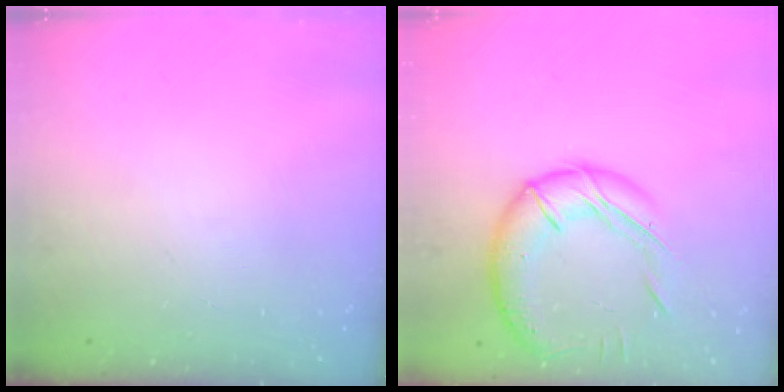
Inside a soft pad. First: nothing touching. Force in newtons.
{"total": 16.4, "press": 16.3, "slide": 1.9}